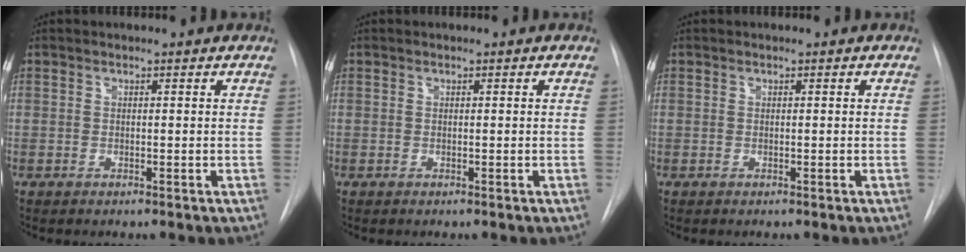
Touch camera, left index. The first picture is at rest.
{"total": 0.0}
{"total": 0.0}